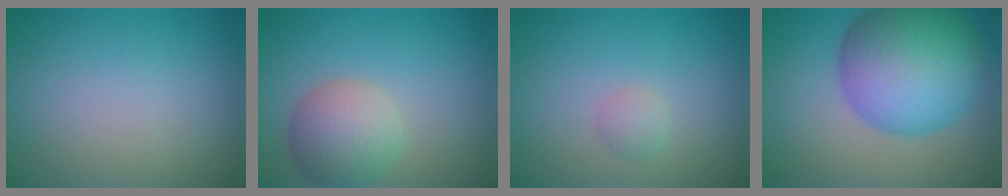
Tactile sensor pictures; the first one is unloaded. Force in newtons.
{"total": 4.8, "press": 4.8, "slide": 0.3}
{"total": 1.1, "press": 1.1, "slide": 0.0}
{"total": 12.5, "press": 12.5, "slide": 0.2}